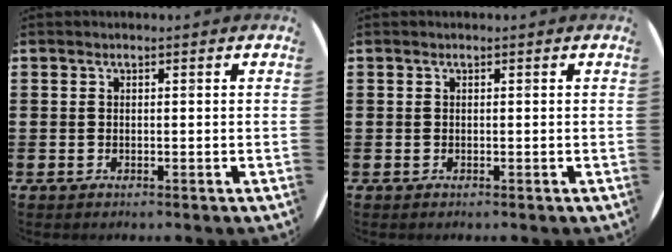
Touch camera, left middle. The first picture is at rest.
{"total": 0.0}